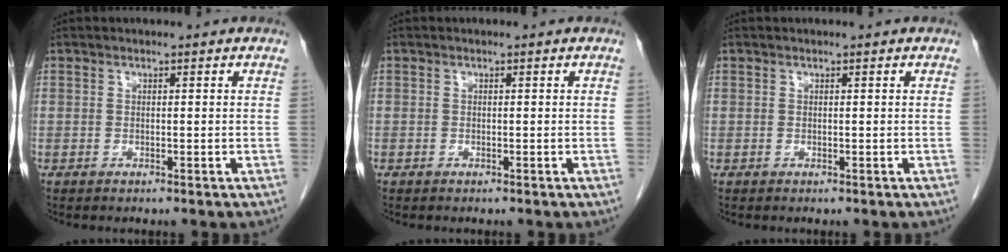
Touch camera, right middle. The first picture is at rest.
{"total": 0.0}
{"total": 0.0}